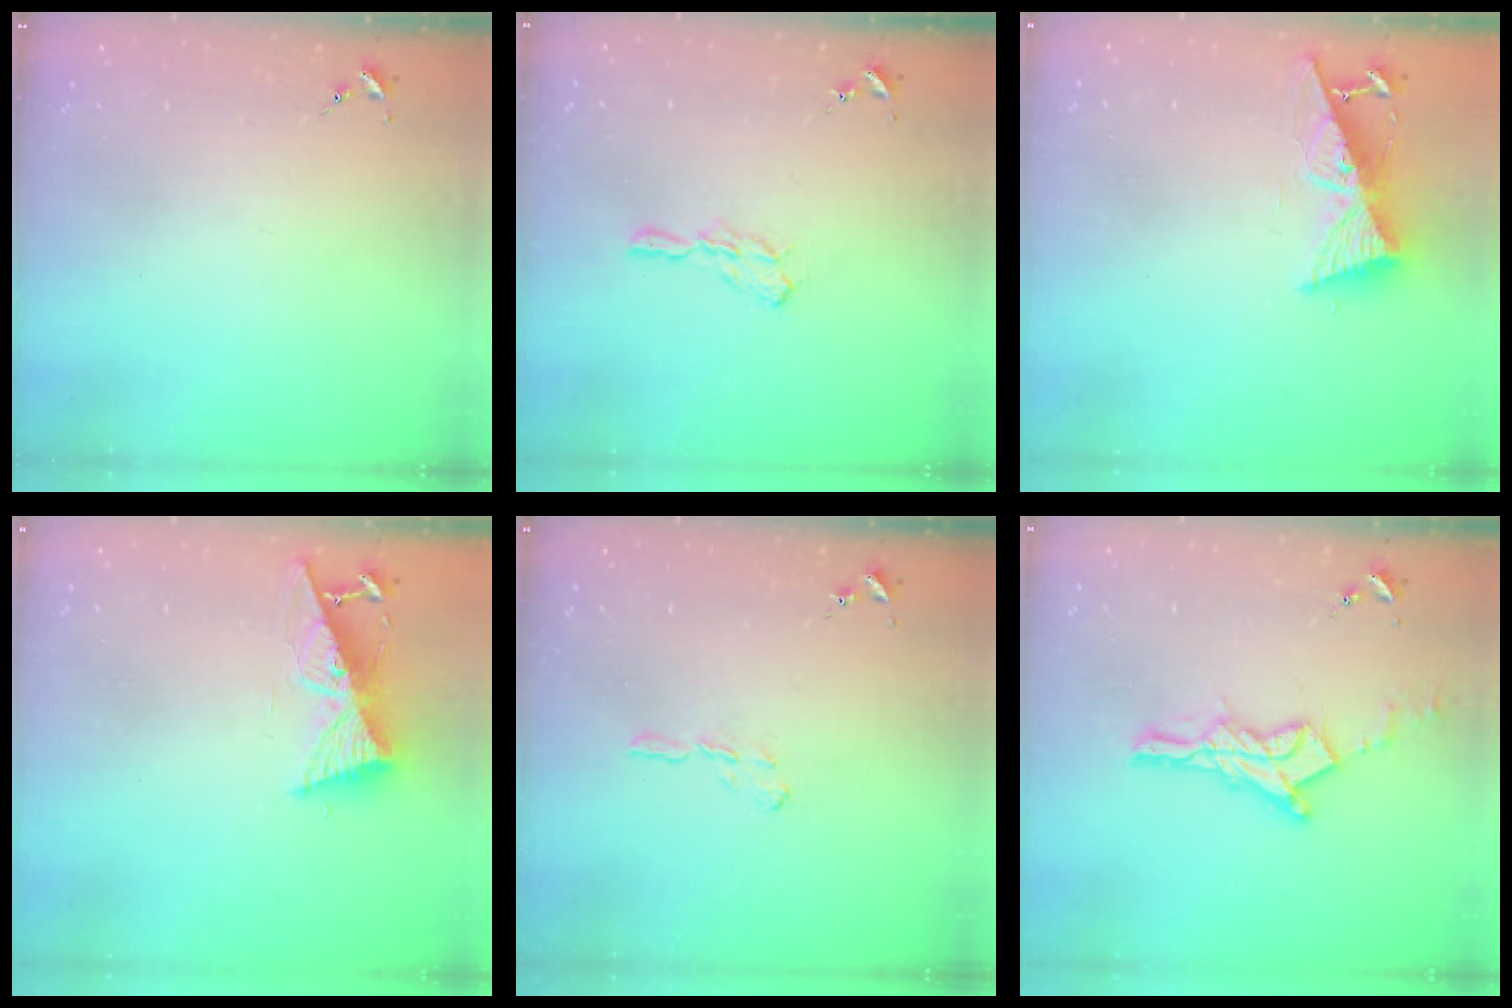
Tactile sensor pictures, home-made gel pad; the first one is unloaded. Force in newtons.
{"total": 5.7, "press": 5.7, "slide": 0.4}
{"total": 10.6, "press": 10.5, "slide": 1.2}
{"total": 10.6, "press": 10.5, "slide": 1.2}
{"total": 3.9, "press": 3.9, "slide": 0.4}
{"total": 14.2, "press": 14.1, "slide": 1.0}